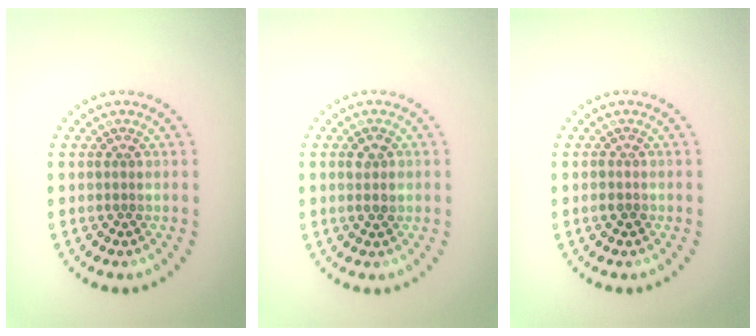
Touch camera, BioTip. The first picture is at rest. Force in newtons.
{"total": 1.4, "press": 1.4, "slide": 0.2}
{"total": 1.0, "press": 1.0, "slide": 0.3}